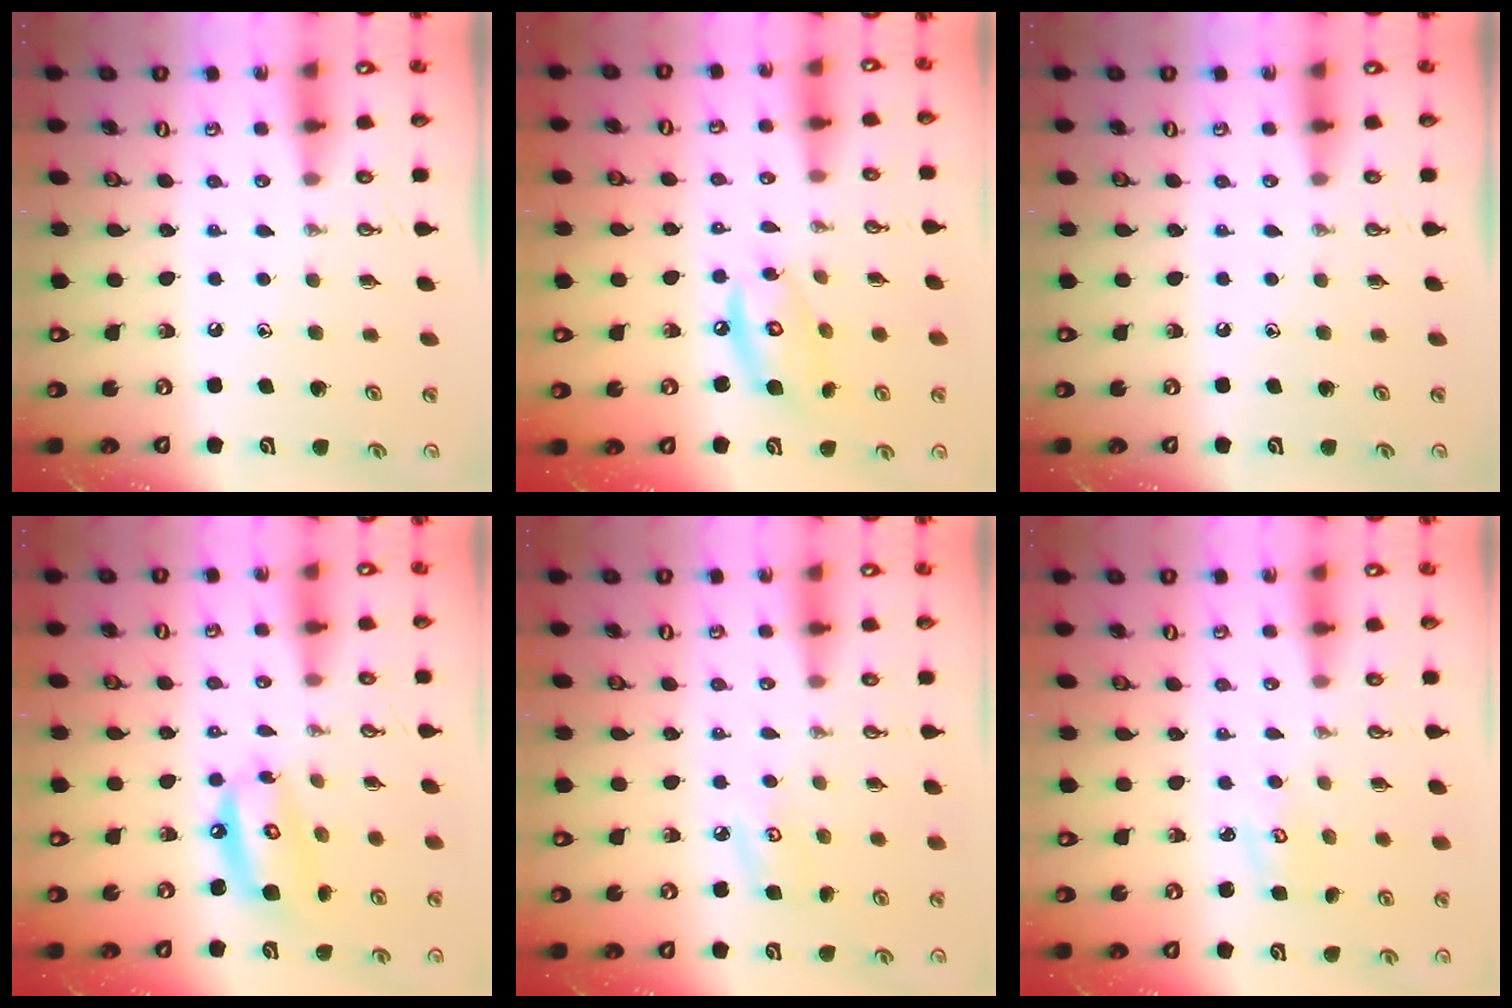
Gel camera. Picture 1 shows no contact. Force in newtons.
{"total": 10.2, "press": 10.2, "slide": 0.7}
{"total": 0.0}
{"total": 11.7, "press": 11.6, "slide": 1.3}
{"total": 5.2, "press": 5.1, "slide": 0.5}
{"total": 2.3, "press": 2.2, "slide": 0.3}